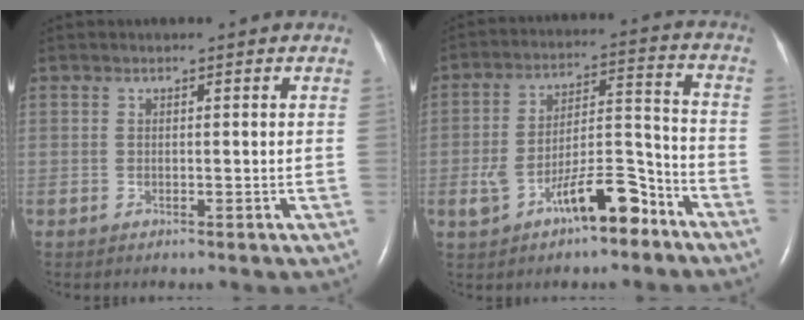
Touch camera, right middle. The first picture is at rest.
{"total": 11.0, "force": [-6.0, 3.5, 8.5], "torque": [-0.153, 0.023, -0.093]}